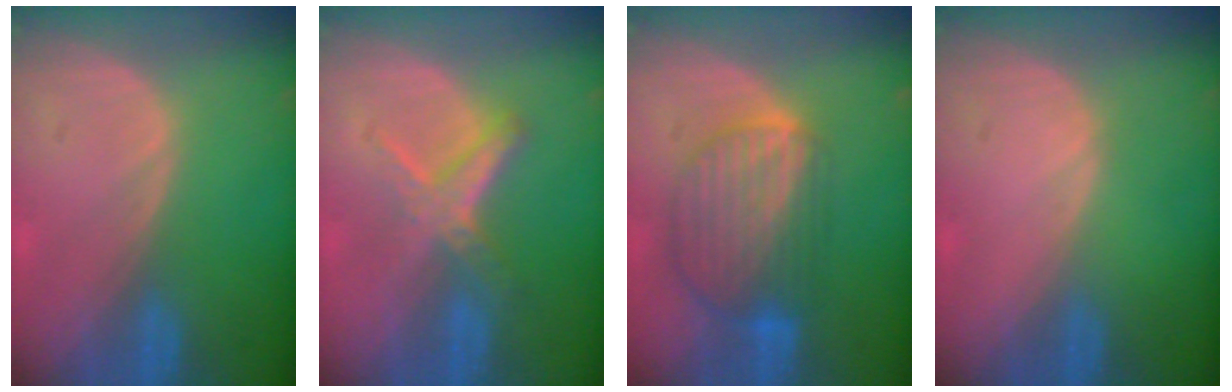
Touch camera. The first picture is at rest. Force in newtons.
{"total": 5.6, "press": 5.3, "slide": 1.7}
{"total": 8.7, "press": 7.7, "slide": 4.1}
{"total": 0.0}